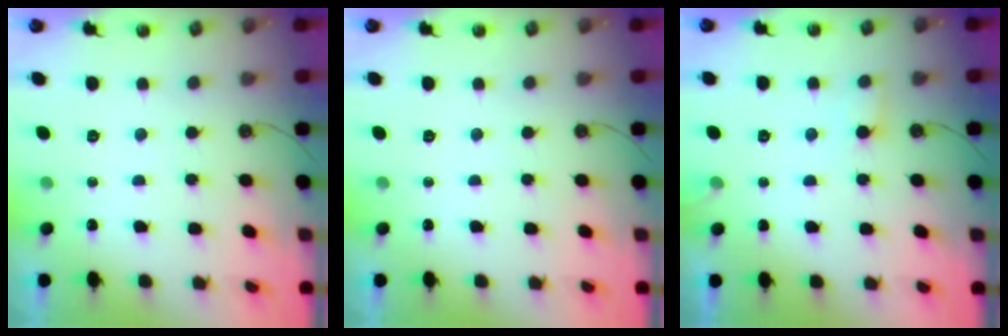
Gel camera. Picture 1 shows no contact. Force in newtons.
{"total": 0.0}
{"total": 6.6, "press": 6.6, "slide": 0.3}